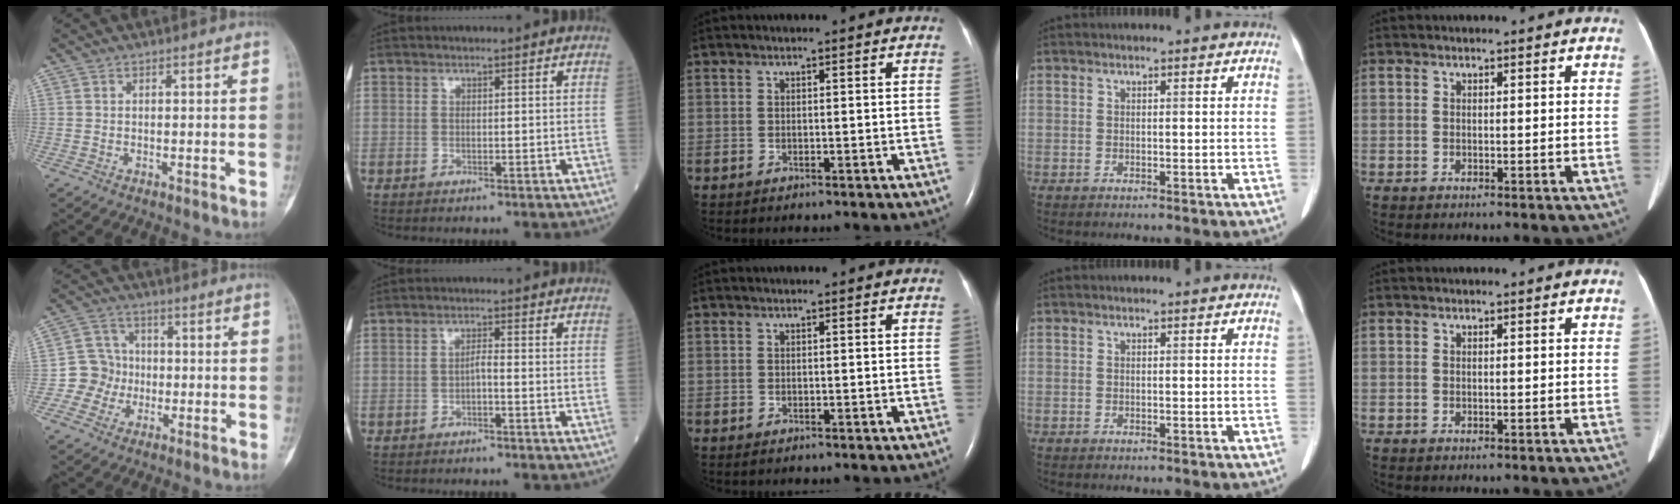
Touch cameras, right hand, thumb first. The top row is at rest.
{"thumb": {"total": 7.2, "force": [-1.6, 6.9, 1.3], "torque": [0.018, 0.018, -0.037]}, "index": {"total": 1.4, "force": [-0.6, 0.1, 1.2], "torque": [-0.020, 0.003, -0.013]}}